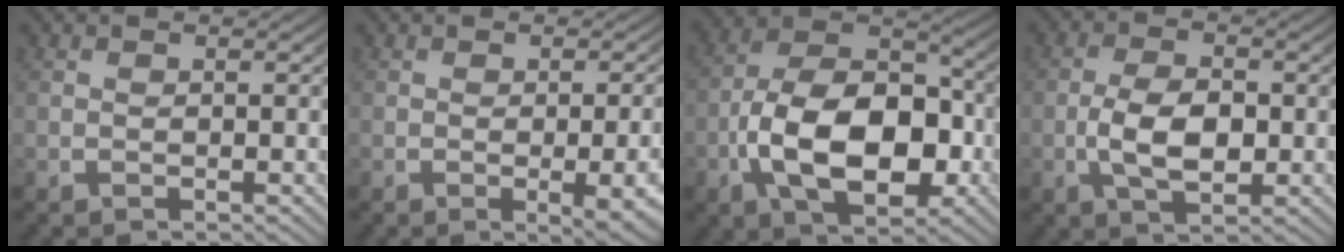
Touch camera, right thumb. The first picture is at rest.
{"total": 4.4, "force": [-1.1, 1.2, 4.0], "torque": [-0.057, -0.008, -0.009]}
{"total": 13.2, "force": [-2.4, 8.2, 10.1], "torque": [-0.208, -0.039, -0.024]}
{"total": 5.8, "force": [-0.5, 3.5, 4.6], "torque": [-0.103, -0.019, 0.000]}